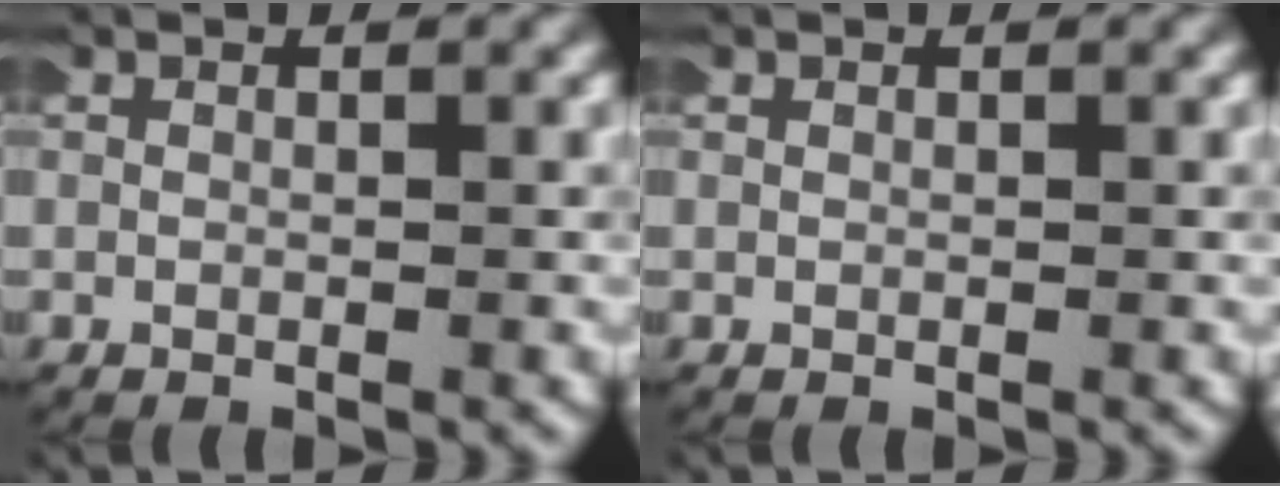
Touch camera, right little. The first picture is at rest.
{"total": 0.0}